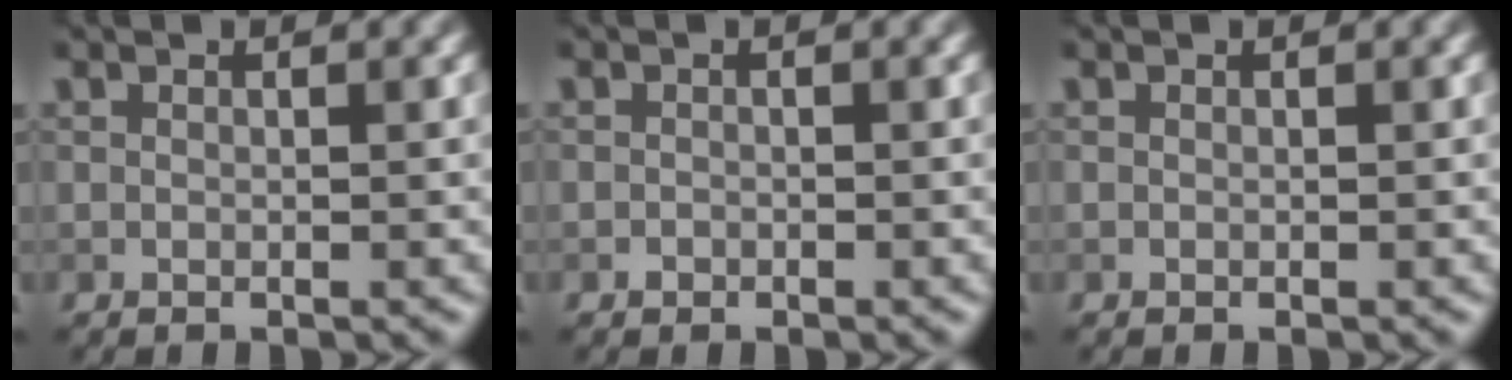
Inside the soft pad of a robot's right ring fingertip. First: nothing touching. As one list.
[{"total": 0.6, "force": [-0.3, 0.4, 0.1], "torque": [0.002, -0.004, -0.007]}, {"total": 0.0}]